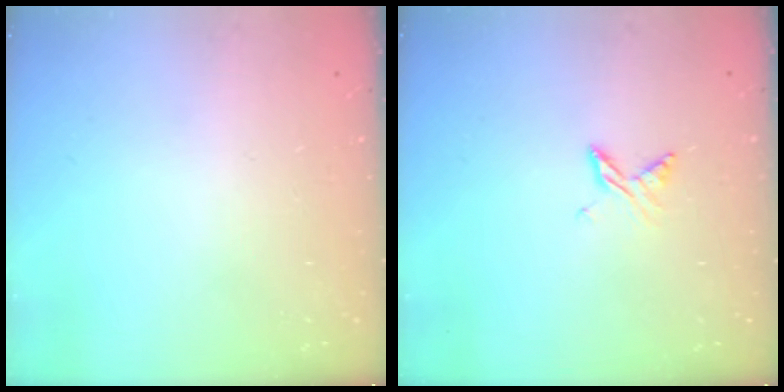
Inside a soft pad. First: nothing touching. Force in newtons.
{"total": 4.6, "press": 4.6, "slide": 0.5}